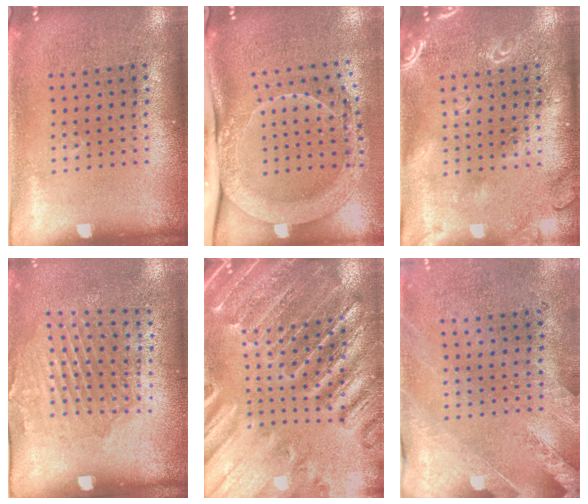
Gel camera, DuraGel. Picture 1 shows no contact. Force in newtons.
{"total": 2.1, "press": 2.0, "slide": 0.8}
{"total": 1.7, "press": 1.7, "slide": 0.2}
{"total": 1.8, "press": 1.3, "slide": 1.2}
{"total": 2.8, "press": 2.8, "slide": 0.4}
{"total": 2.4, "press": 2.1, "slide": 1.3}